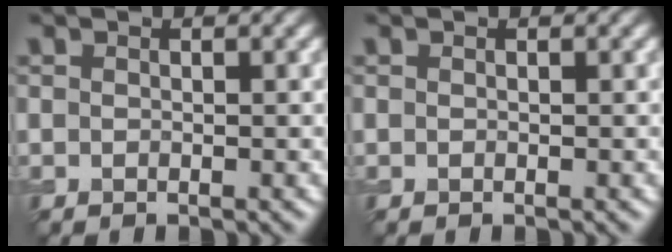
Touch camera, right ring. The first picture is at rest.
{"total": 0.0}